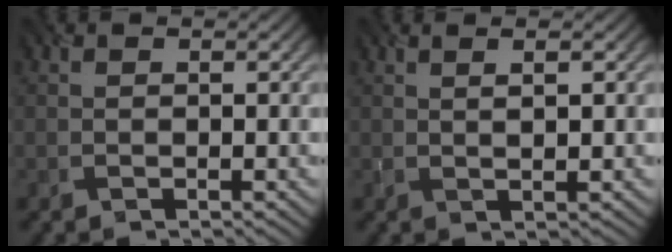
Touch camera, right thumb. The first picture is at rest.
{"total": 1.0, "force": [0.7, 0.1, 0.8], "torque": [-0.010, 0.006, 0.015]}